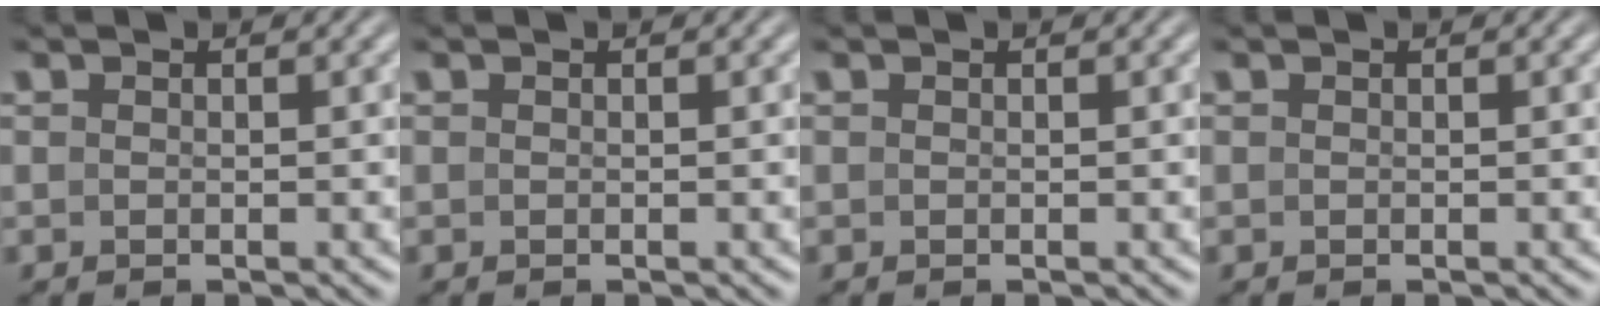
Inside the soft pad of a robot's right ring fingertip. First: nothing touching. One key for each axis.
{"total": 0.0}
{"total": 0.0}
{"total": 0.0}